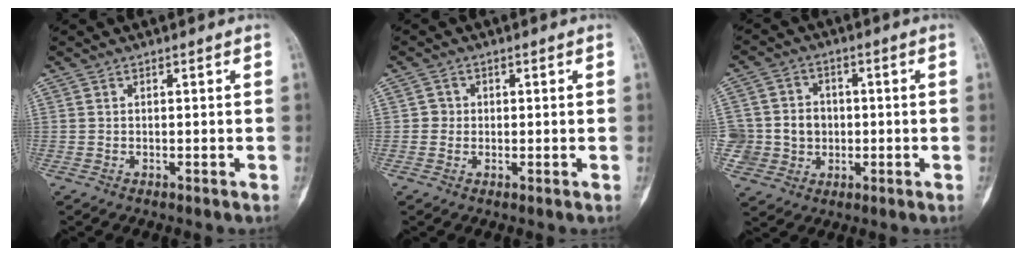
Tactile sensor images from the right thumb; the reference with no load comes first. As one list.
[{"total": 1.7, "force": [0.0, 1.7, 0.3], "torque": [0.007, 0.006, -0.004]}, {"total": 10.3, "force": [-0.5, 9.8, 3.0], "torque": [-0.028, 0.023, 0.000]}]